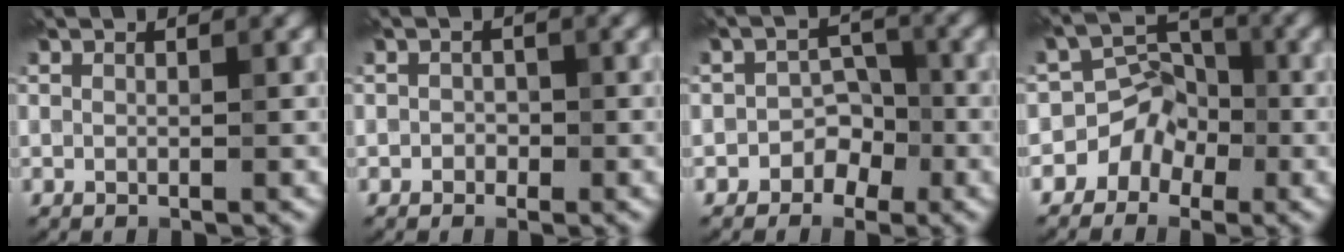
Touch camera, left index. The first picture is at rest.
{"total": 0.9, "force": [-0.5, 0.8, 0.0], "torque": [0.012, 0.007, -0.012]}
{"total": 2.5, "force": [-1.4, 2.0, 0.8], "torque": [0.018, 0.016, -0.029]}
{"total": 3.7, "force": [-1.9, 3.1, 0.7], "torque": [0.028, 0.024, -0.048]}